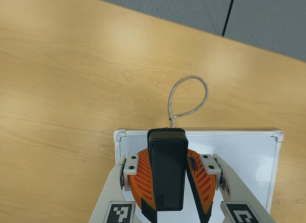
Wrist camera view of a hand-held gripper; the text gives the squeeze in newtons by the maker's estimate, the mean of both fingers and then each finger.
{"total": 11.2, "left": 9.9, "right": 12.5}